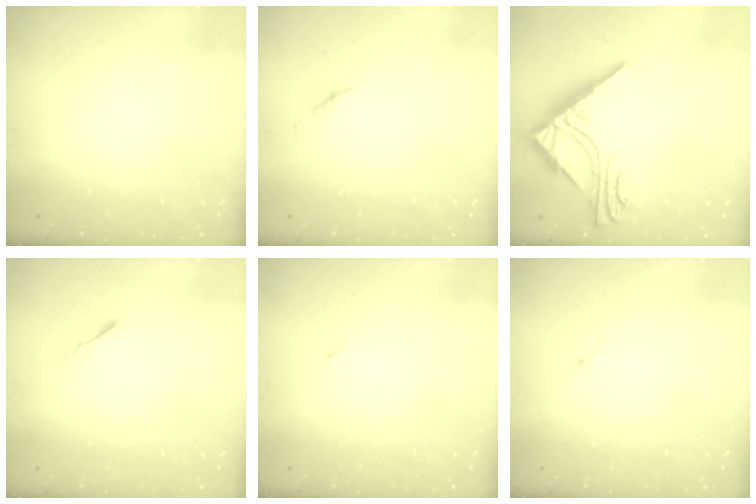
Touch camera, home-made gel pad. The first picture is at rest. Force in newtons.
{"total": 1.1, "press": 1.0, "slide": 0.5}
{"total": 13.6, "press": 13.6, "slide": 1.3}
{"total": 1.8, "press": 1.7, "slide": 0.5}
{"total": 0.0}
{"total": 0.7, "press": 0.6, "slide": 0.4}